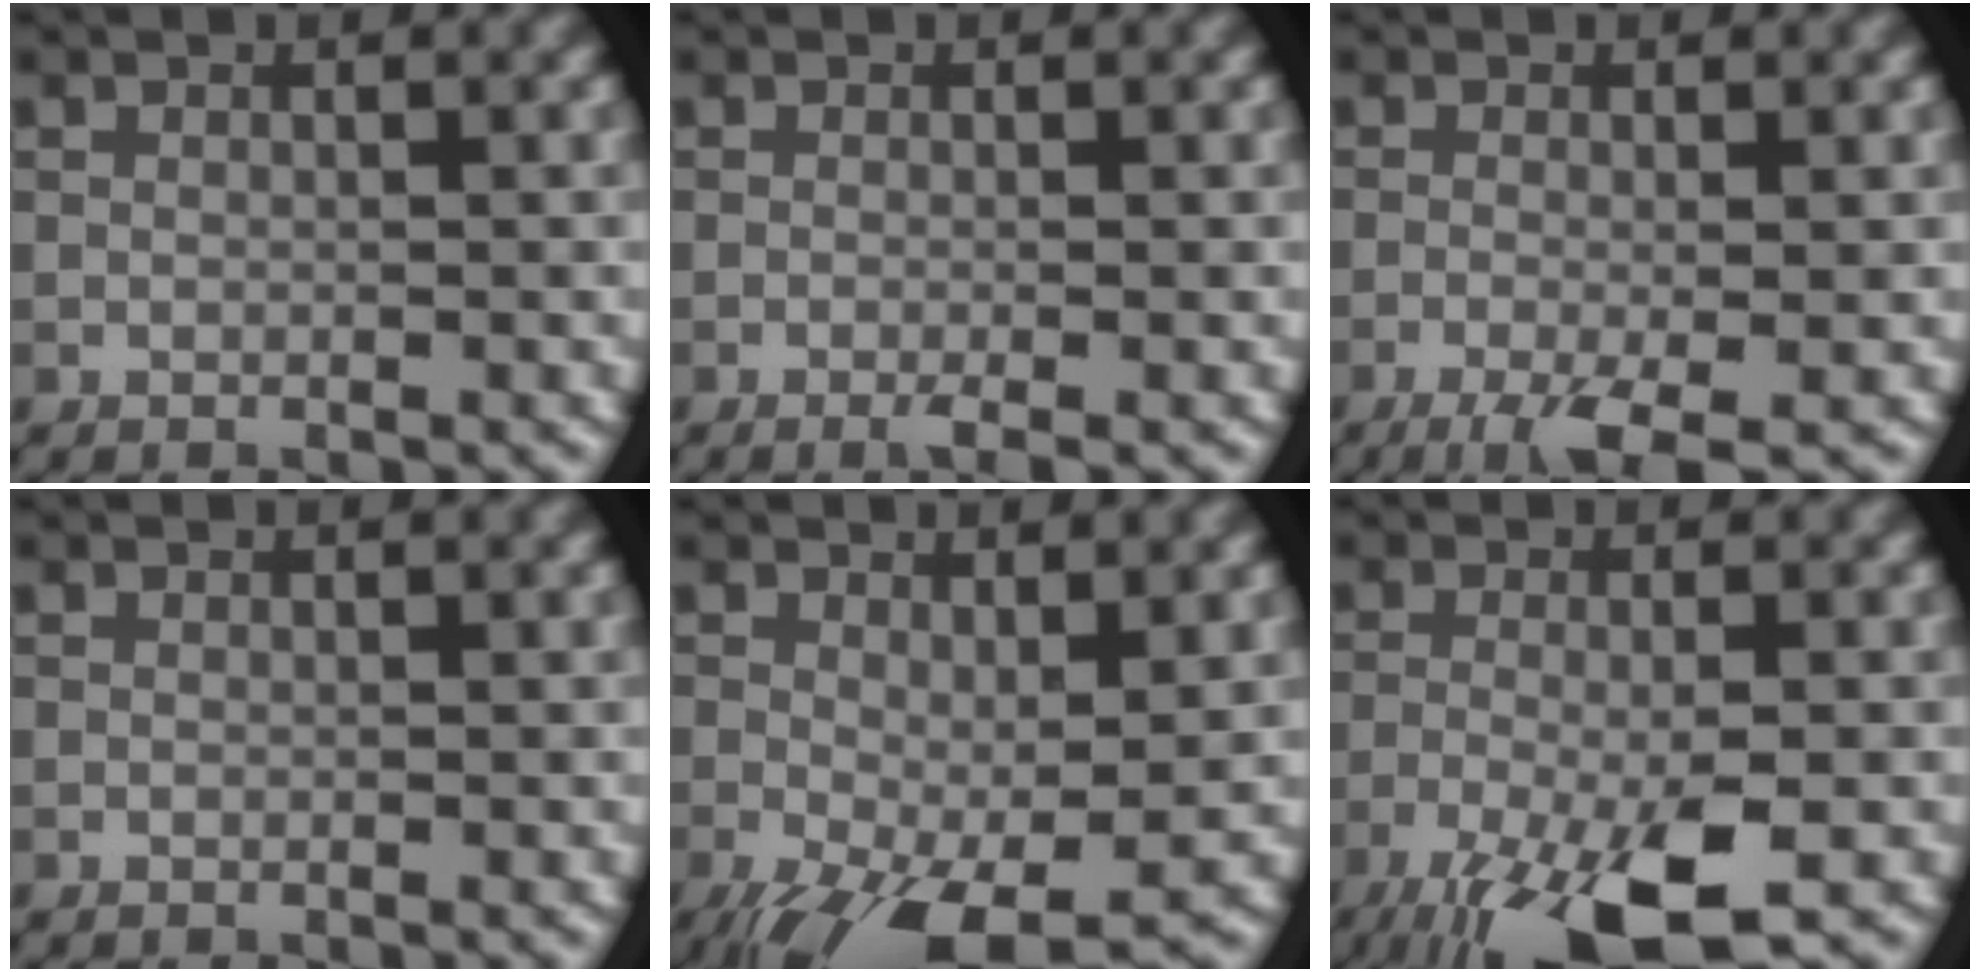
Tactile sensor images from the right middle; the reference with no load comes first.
{"total": 1.4, "force": [-0.7, 0.2, 1.2], "torque": [-0.018, -0.005, -0.014]}
{"total": 4.5, "force": [-2.3, 1.1, 3.7], "torque": [-0.065, -0.005, -0.044]}
{"total": 0.0}
{"total": 8.4, "force": [-3.2, 3.5, 6.9], "torque": [-0.138, -0.026, -0.043]}
{"total": 9.8, "force": [-5.6, 2.5, 7.6], "torque": [-0.147, -0.024, -0.102]}